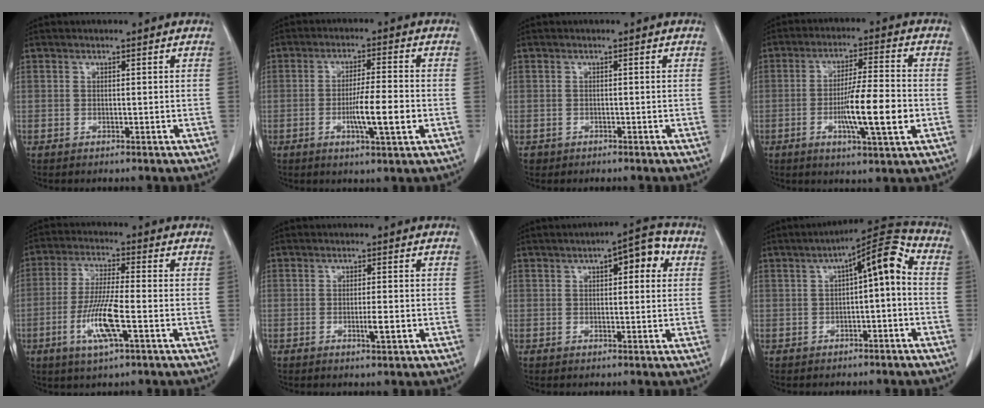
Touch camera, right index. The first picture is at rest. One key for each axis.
{"total": 7.4, "fx": -1.9, "fy": 0.3, "fz": 7.2, "tx": -0.120, "ty": -0.007, "tz": -0.032}
{"total": 0.9, "fx": -0.5, "fy": 0.7, "fz": -0.1, "tx": -0.010, "ty": 0.003, "tz": -0.008}
{"total": 10.9, "fx": -2.6, "fy": 0.5, "fz": 10.6, "tx": -0.179, "ty": -0.009, "tz": -0.046}
{"total": 9.3, "fx": -3.2, "fy": 0.6, "fz": 8.7, "tx": -0.176, "ty": -0.012, "tz": -0.063}
{"total": 2.6, "fx": -0.7, "fy": 0.1, "fz": 2.4, "tx": -0.042, "ty": -0.003, "tz": -0.010}
{"total": 6.6, "fx": 2.3, "fy": 2.1, "fz": 5.8, "tx": -0.075, "ty": 0.024, "tz": 0.023}
{"total": 8.7, "fx": 0.6, "fy": 1.9, "fz": 8.5, "tx": -0.130, "ty": 0.038, "tz": 0.006}